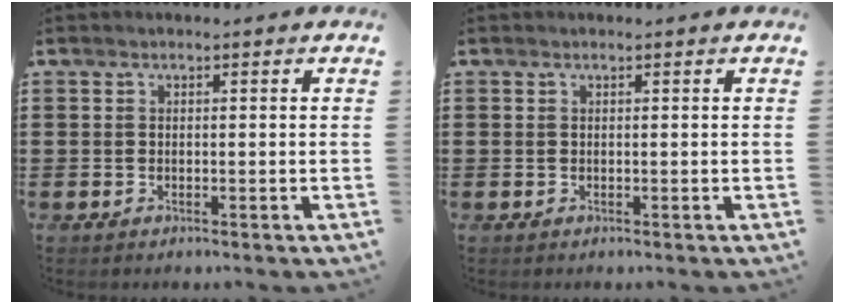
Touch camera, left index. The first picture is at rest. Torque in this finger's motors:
{"motor_torque": [0.01, 0.17, -0.08, -0.03]}